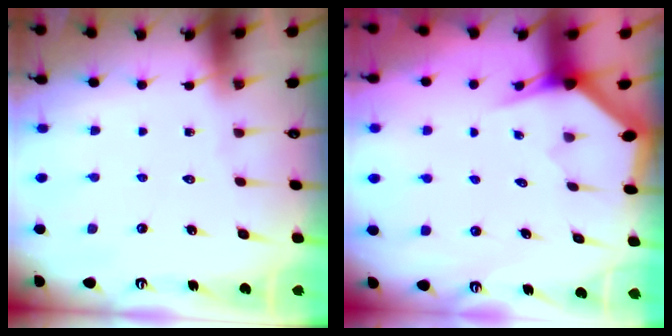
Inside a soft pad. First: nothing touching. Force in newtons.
{"total": 3.2, "press": 3.2, "slide": 0.1}